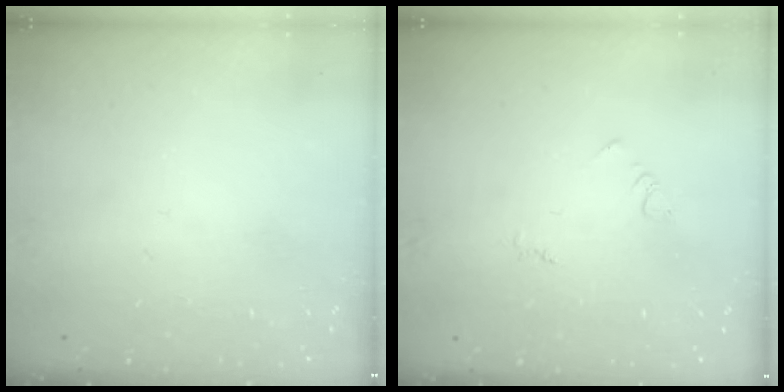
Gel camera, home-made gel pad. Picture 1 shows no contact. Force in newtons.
{"total": 2.9, "press": 2.9, "slide": 0.4}